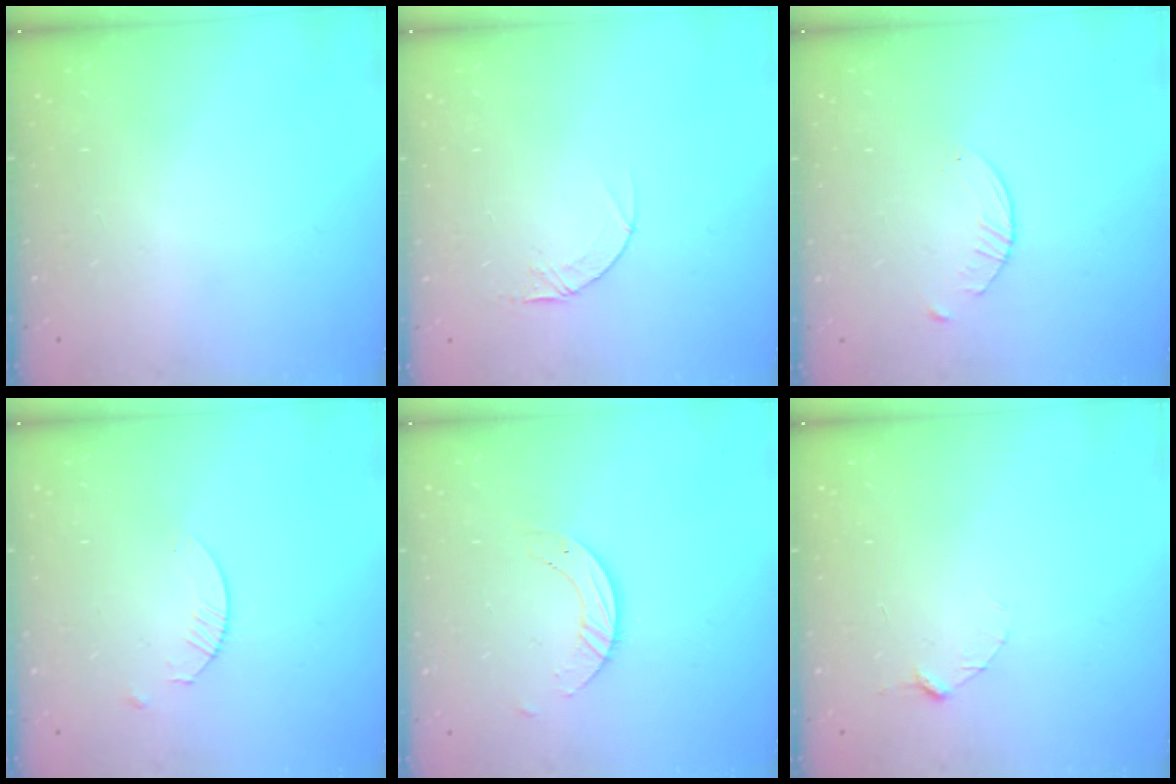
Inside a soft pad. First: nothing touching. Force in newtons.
{"total": 4.1, "press": 4.1, "slide": 0.4}
{"total": 2.0, "press": 2.0, "slide": 0.3}
{"total": 2.4, "press": 2.4, "slide": 0.3}
{"total": 4.2, "press": 4.2, "slide": 0.3}
{"total": 2.9, "press": 2.9, "slide": 0.3}